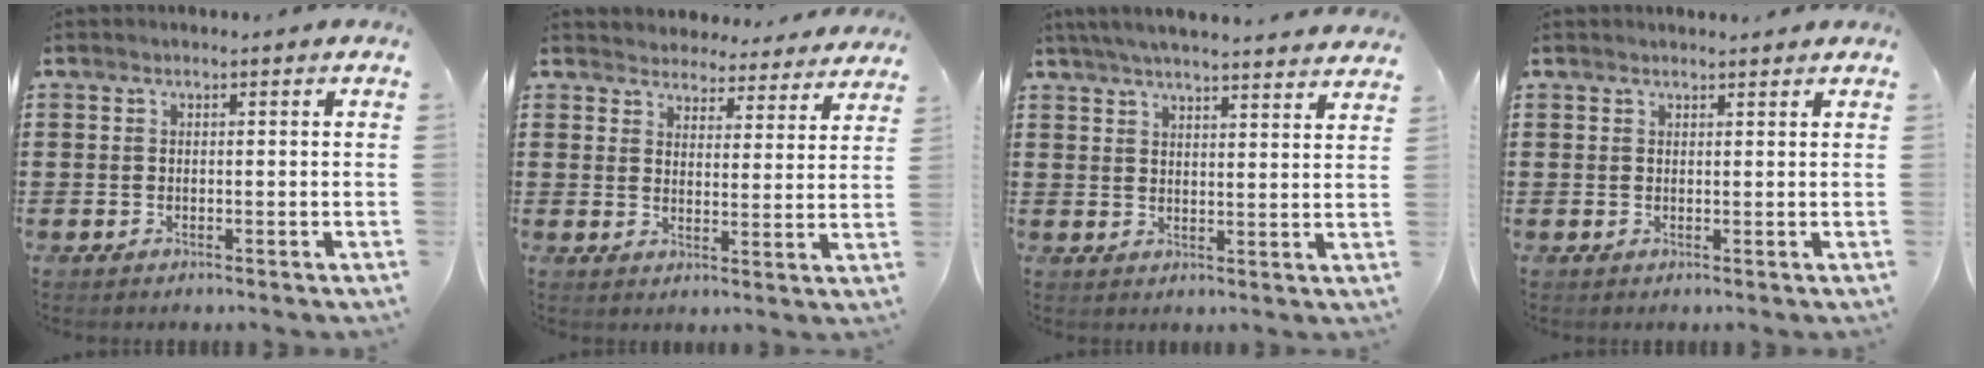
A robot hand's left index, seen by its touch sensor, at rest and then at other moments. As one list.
[{"total": 4.4, "force": [4.4, 0.6, -0.3], "torque": [-0.019, -0.026, 0.078]}, {"total": 4.8, "force": [4.6, -0.4, 1.4], "torque": [-0.043, -0.019, 0.082]}, {"total": 0.9, "force": [0.9, 0.1, 0.2], "torque": [-0.005, 0.000, 0.018]}]